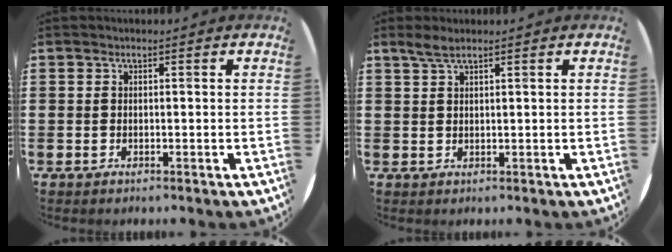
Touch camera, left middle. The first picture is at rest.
{"total": 2.0, "force": [1.6, 0.2, 1.2], "torque": [-0.025, 0.003, 0.029]}